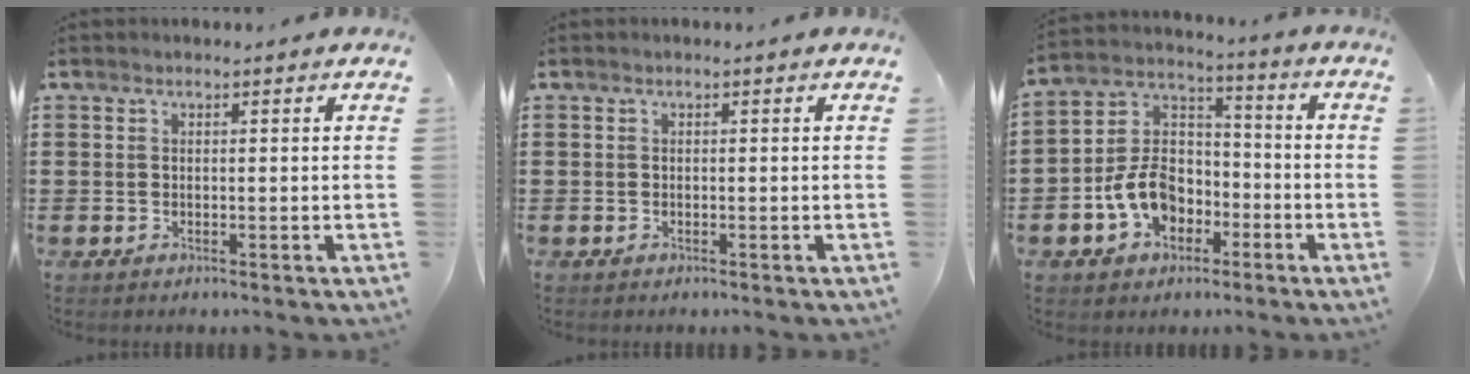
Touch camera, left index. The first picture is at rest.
{"total": 0.0}
{"total": 9.7, "force": [-3.9, 7.2, 5.2], "torque": [-0.136, 0.019, -0.078]}